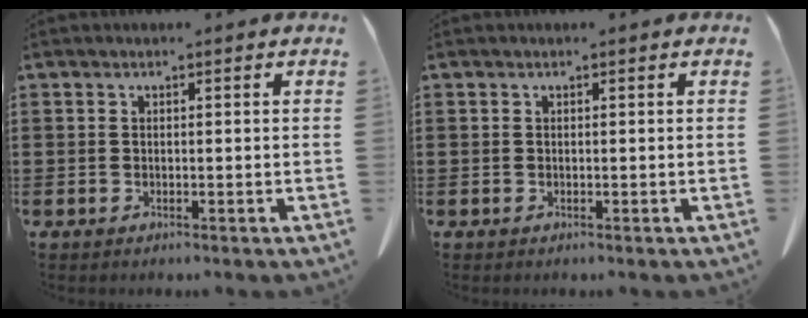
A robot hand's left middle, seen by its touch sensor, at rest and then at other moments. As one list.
[{"total": 0.0}]